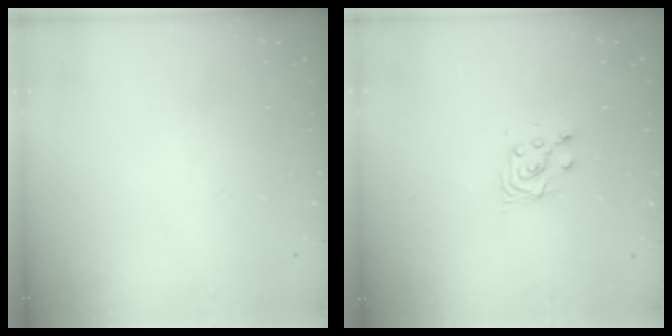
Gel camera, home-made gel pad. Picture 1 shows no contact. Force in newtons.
{"total": 6.1, "press": 6.1, "slide": 0.5}